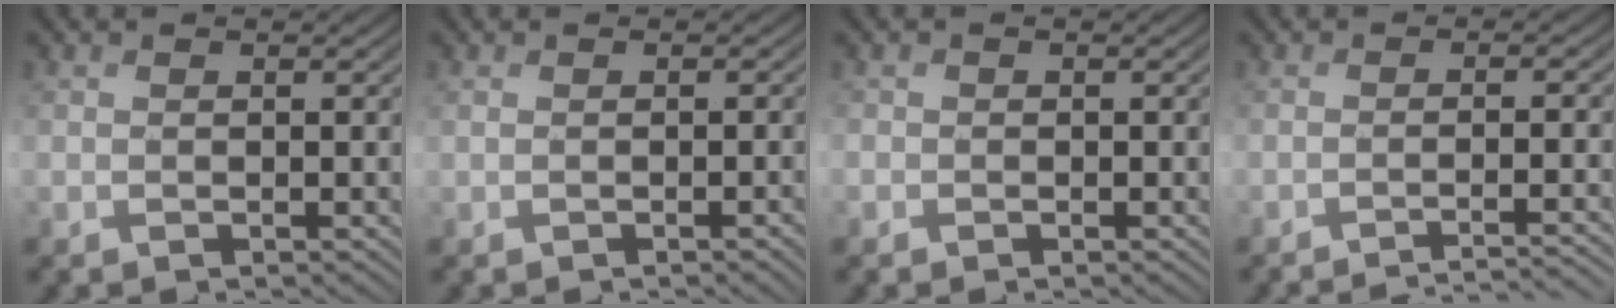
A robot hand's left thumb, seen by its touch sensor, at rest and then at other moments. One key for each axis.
{"total": 0.9, "fx": -0.6, "fy": 0.2, "fz": 0.7, "tx": -0.008, "ty": 0.000, "tz": -0.009}
{"total": 1.3, "fx": -0.6, "fy": 1.2, "fz": 0.1, "tx": 0.002, "ty": -0.005, "tz": -0.018}
{"total": 4.1, "fx": -3.1, "fy": 0.3, "fz": 2.6, "tx": -0.036, "ty": 0.004, "tz": -0.060}